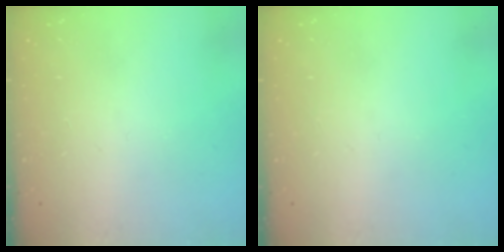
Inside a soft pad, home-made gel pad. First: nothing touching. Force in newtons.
{"total": 0.0}